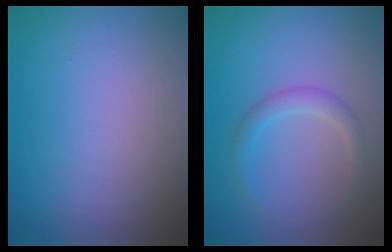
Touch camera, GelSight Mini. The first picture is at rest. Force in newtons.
{"total": 1.7, "press": 1.7, "slide": 0.1}